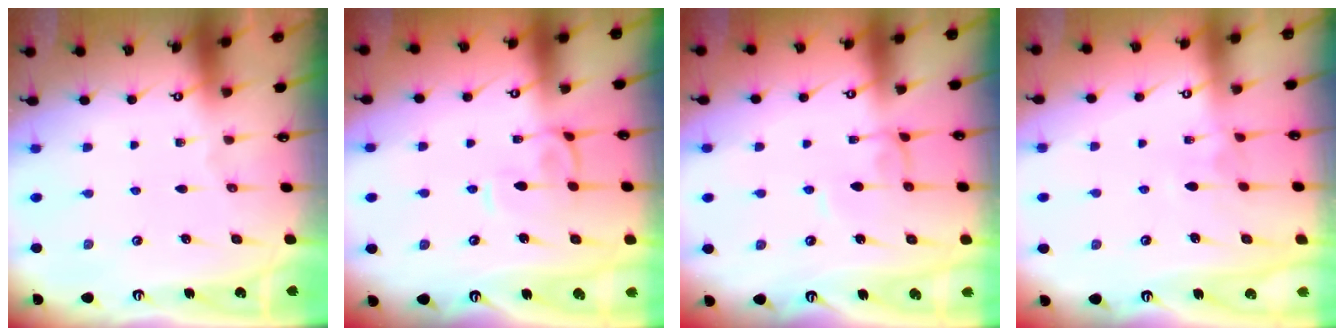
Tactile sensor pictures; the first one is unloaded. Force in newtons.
{"total": 0.9, "press": 0.6, "slide": 0.7}
{"total": 0.8, "press": 0.7, "slide": 0.1}
{"total": 3.3, "press": 3.3, "slide": 0.3}